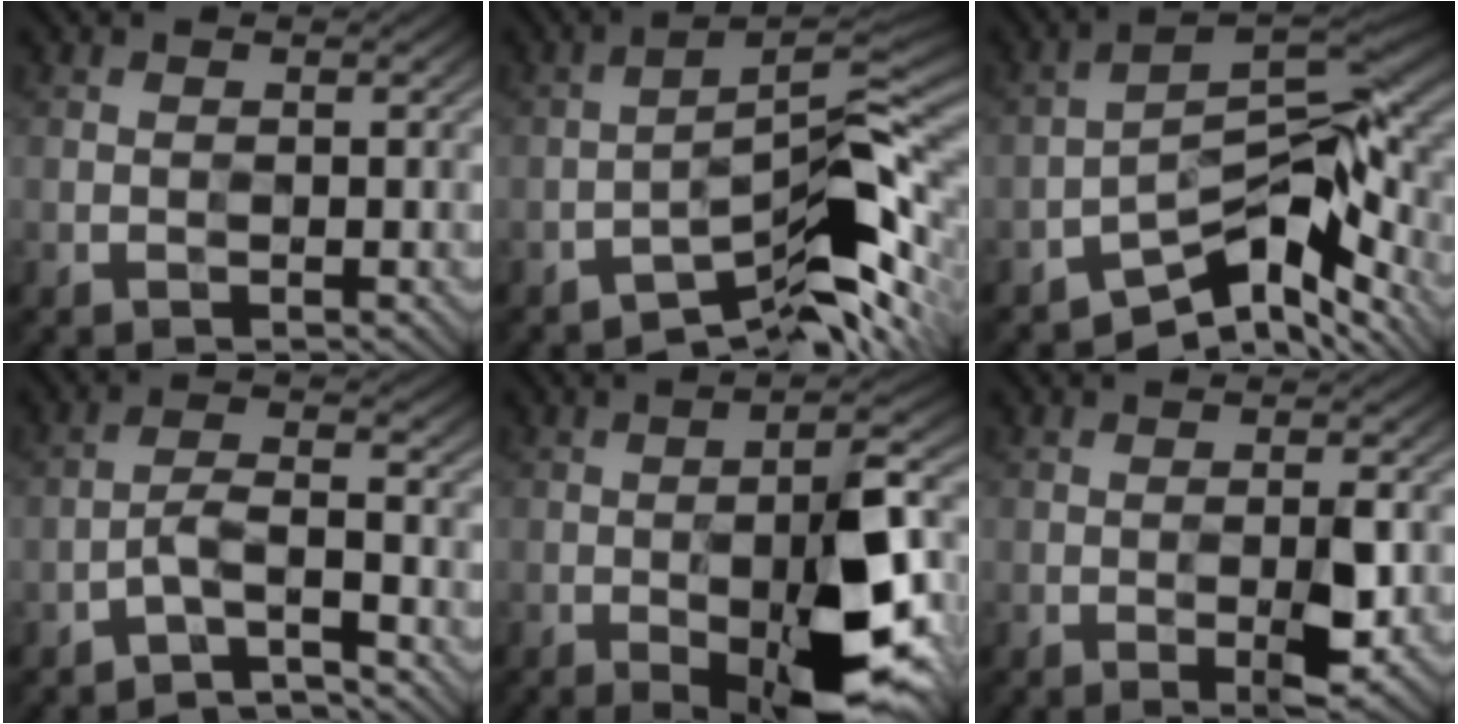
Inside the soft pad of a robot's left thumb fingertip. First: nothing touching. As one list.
[{"total": 9.9, "force": [-6.4, 1.8, 7.3], "torque": [-0.100, 0.014, -0.105]}, {"total": 9.1, "force": [-7.1, 2.6, 5.1], "torque": [-0.056, 0.014, -0.132]}, {"total": 3.1, "force": [-3.0, 0.0, 0.8], "torque": [-0.010, 0.015, -0.067]}, {"total": 13.0, "force": [-5.1, 3.6, 11.4], "torque": [-0.167, 0.002, -0.076]}, {"total": 3.0, "force": [-1.2, 0.2, 2.8], "torque": [-0.046, 0.005, -0.014]}]